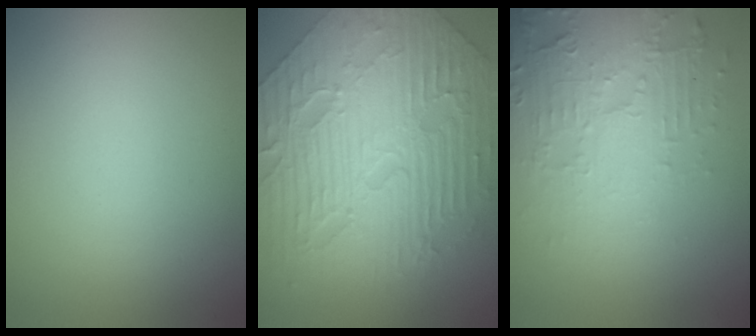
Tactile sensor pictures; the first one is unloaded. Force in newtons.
{"total": 8.9, "press": 6.8, "slide": 5.7}
{"total": 5.5, "press": 3.6, "slide": 4.1}